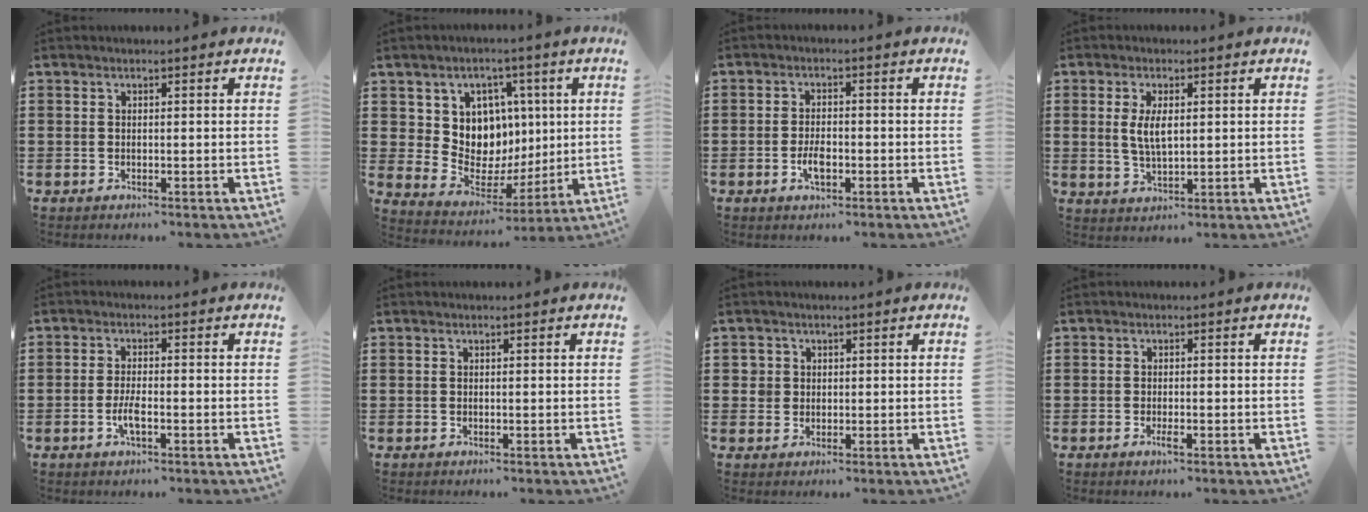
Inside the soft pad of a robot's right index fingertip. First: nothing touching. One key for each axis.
{"total": 9.0, "fx": 2.7, "fy": 8.2, "fz": 2.6, "tx": -0.069, "ty": -0.029, "tz": 0.056}
{"total": 3.2, "fx": -1.1, "fy": 1.3, "fz": 2.7, "tx": -0.064, "ty": -0.004, "tz": -0.024}
{"total": 4.4, "fx": 0.7, "fy": 1.9, "fz": 4.0, "tx": -0.081, "ty": 0.007, "tz": 0.011}
{"total": 3.1, "fx": -1.2, "fy": 0.7, "fz": 2.8, "tx": -0.063, "ty": -0.006, "tz": -0.025}
{"total": 0.0}
{"total": 2.1, "fx": 0.4, "fy": 2.0, "fz": 0.3, "tx": -0.016, "ty": 0.010, "tz": 0.005}
{"total": 1.5, "fx": -0.7, "fy": 0.2, "fz": 1.3, "tx": -0.033, "ty": -0.007, "tz": -0.014}